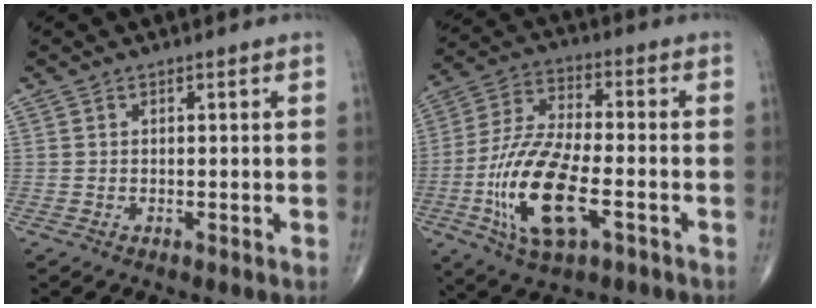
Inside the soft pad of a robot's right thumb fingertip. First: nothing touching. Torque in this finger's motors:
{"motor_torque": [2.08, 0.79, 1.71, -0.16, 0.56]}